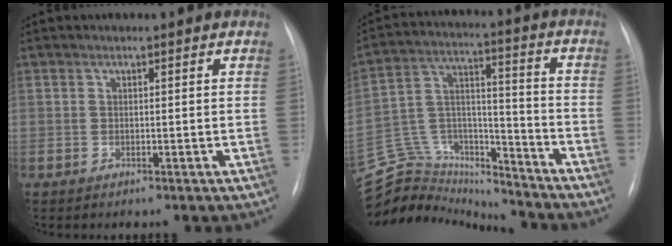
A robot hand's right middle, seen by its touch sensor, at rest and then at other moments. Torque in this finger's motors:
{"motor_torque": [-0.34, -0.26, -0.33, -0.16]}